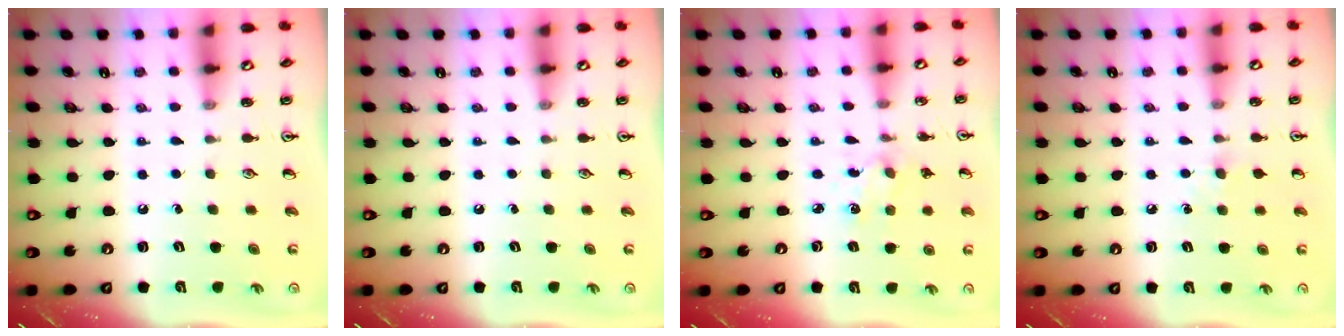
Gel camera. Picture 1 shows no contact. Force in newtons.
{"total": 0.0}
{"total": 1.9, "press": 1.9, "slide": 0.4}
{"total": 5.4, "press": 5.3, "slide": 0.7}